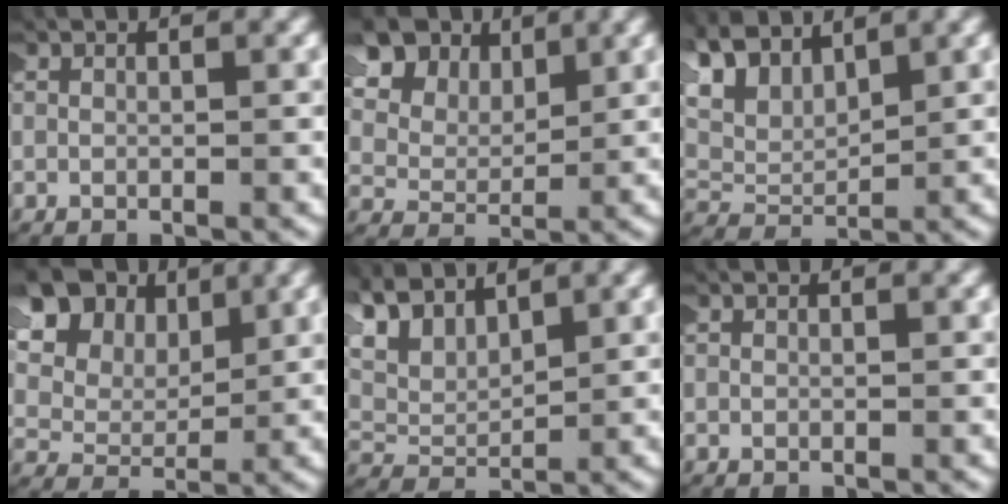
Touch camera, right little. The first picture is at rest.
{"total": 11.6, "force": [6.2, 7.7, 6.1], "torque": [-0.122, 0.033, 0.083]}
{"total": 7.8, "force": [3.1, 5.3, 4.8], "torque": [-0.120, -0.002, 0.054]}
{"total": 14.0, "force": [6.4, 9.9, 7.6], "torque": [-0.154, 0.028, 0.086]}
{"total": 7.0, "force": [3.3, 4.6, 4.2], "torque": [-0.103, 0.001, 0.057]}
{"total": 0.0}